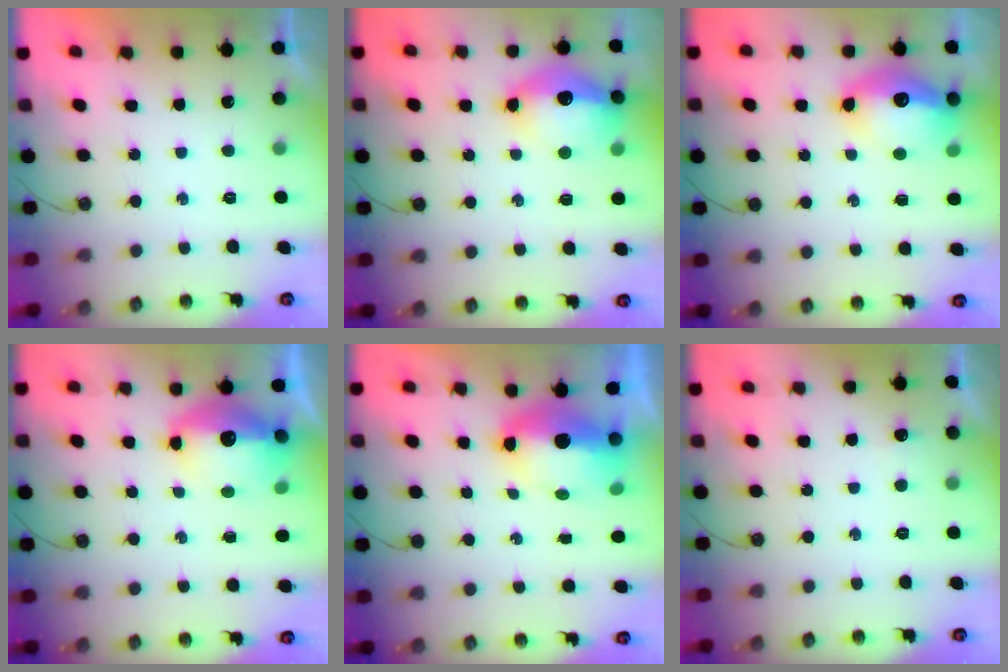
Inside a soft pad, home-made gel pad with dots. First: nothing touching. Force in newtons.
{"total": 14.7, "press": 14.7, "slide": 1.5}
{"total": 14.1, "press": 14.1, "slide": 1.3}
{"total": 14.6, "press": 14.5, "slide": 1.2}
{"total": 9.7, "press": 9.6, "slide": 1.0}
{"total": 12.3, "press": 3.1, "slide": 11.9}